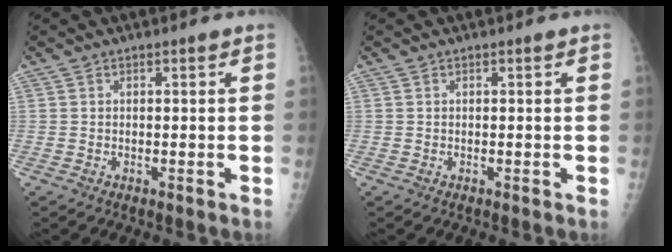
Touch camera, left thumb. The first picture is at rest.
{"total": 0.0}